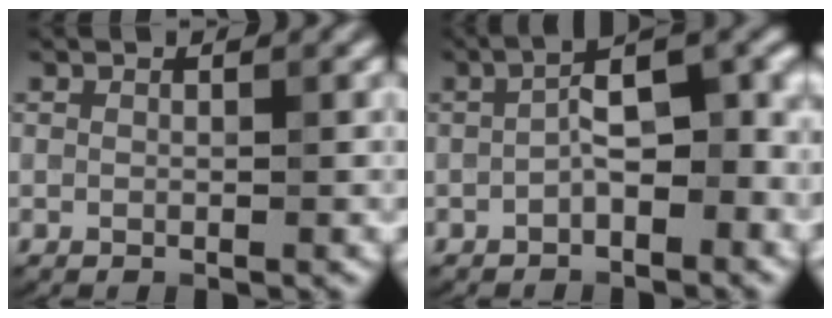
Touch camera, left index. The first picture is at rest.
{"total": 5.7, "force": [-1.4, 2.3, 5.0], "torque": [-0.068, 0.018, -0.034]}